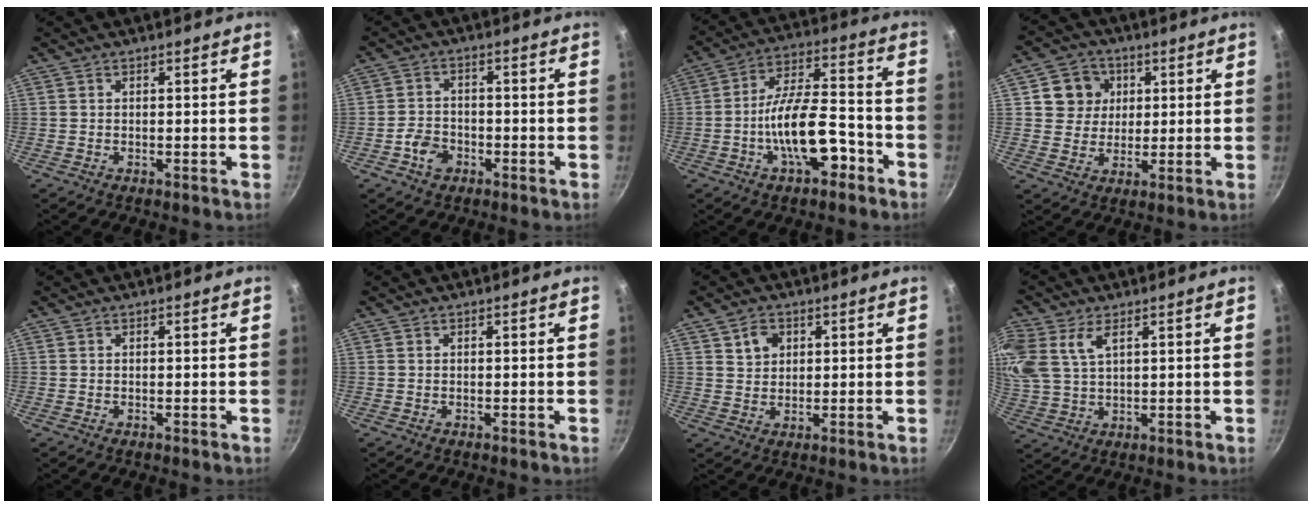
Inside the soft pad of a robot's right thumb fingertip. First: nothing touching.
{"total": 4.8, "force": [-2.4, 3.5, 2.3], "torque": [-0.034, 0.025, -0.045]}
{"total": 14.2, "force": [-5.8, 6.0, 11.5], "torque": [-0.169, 0.053, -0.099]}
{"total": 8.0, "force": [2.3, 7.3, 2.3], "torque": [-0.005, 0.005, 0.034]}
{"total": 0.0}
{"total": 0.0}
{"total": 4.3, "force": [1.8, 3.4, 2.0], "torque": [-0.018, 0.000, 0.032]}
{"total": 11.7, "force": [5.3, 7.1, 7.6], "torque": [-0.174, 0.006, 0.112]}